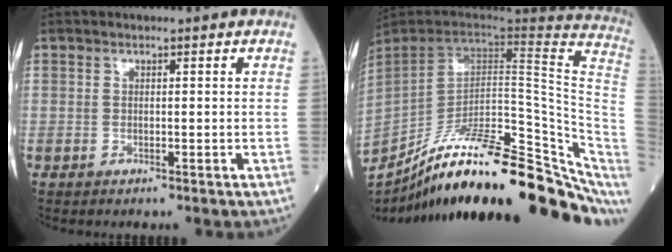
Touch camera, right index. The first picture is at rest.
{"total": 32.2, "force": [-23.5, 7.3, 20.8], "torque": [-0.242, -0.026, -0.342]}